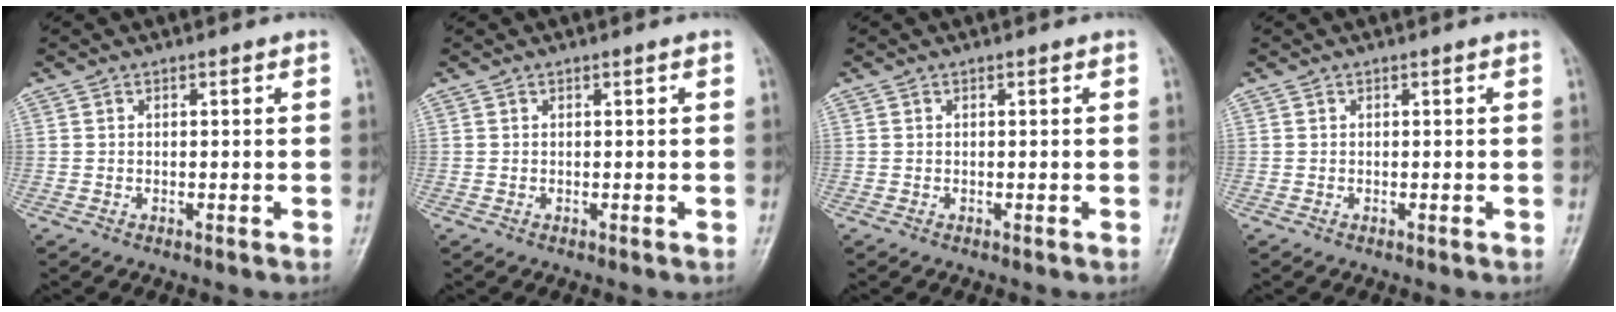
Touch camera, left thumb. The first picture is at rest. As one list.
[{"total": 0.0}, {"total": 0.0}, {"total": 0.0}]